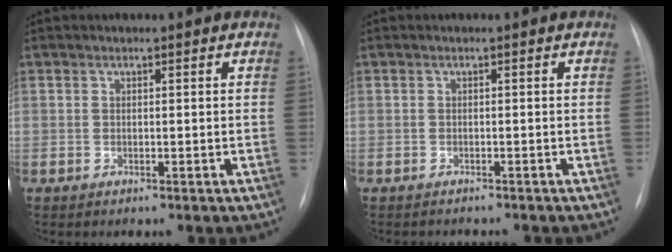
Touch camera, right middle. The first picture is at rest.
{"total": 2.5, "force": [-2.3, 0.5, 0.5], "torque": [-0.004, -0.007, -0.024]}